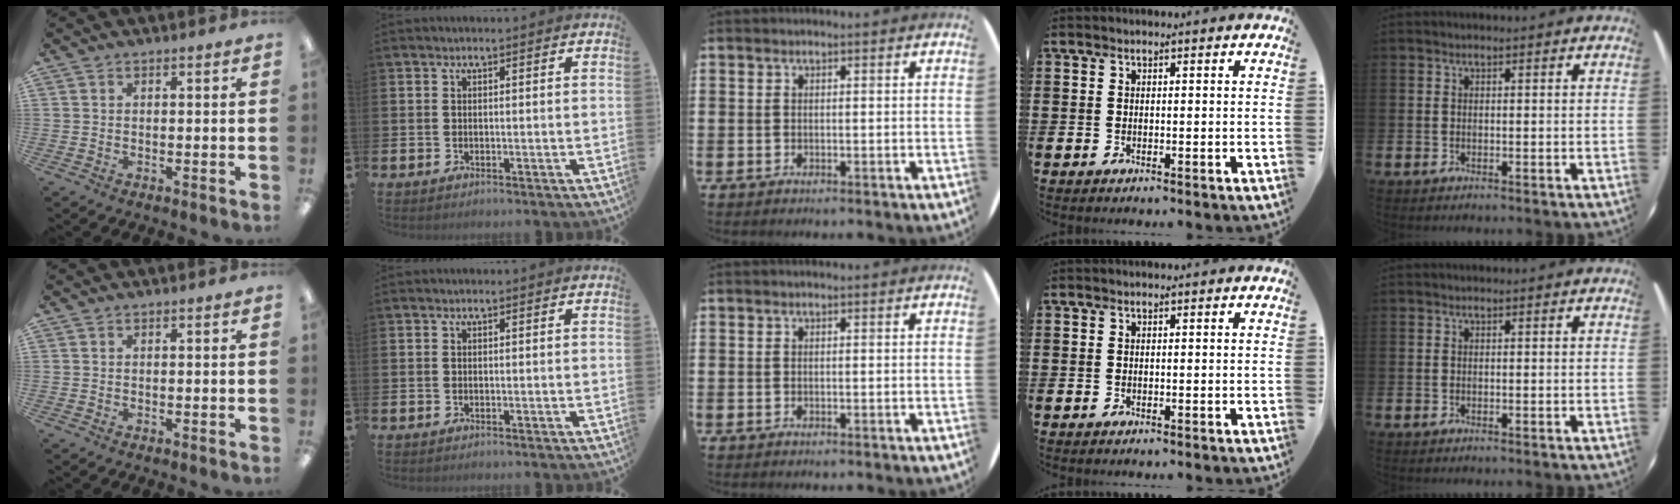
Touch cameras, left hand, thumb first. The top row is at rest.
{}